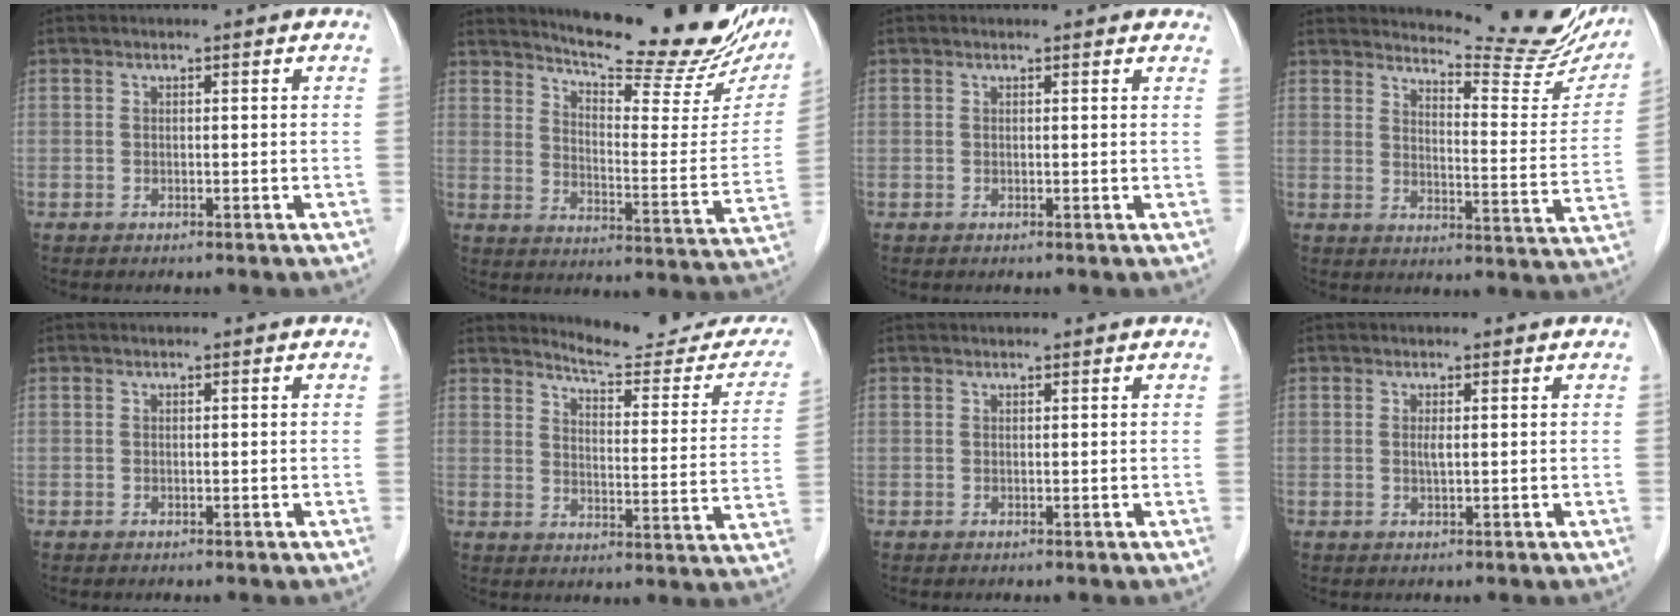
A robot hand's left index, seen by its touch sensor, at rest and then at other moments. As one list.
[{"total": 22.8, "force": [20.2, 3.5, 10.0], "torque": [-0.147, -0.066, 0.255]}, {"total": 3.7, "force": [3.4, 1.1, 1.0], "torque": [-0.010, 0.011, 0.028]}, {"total": 18.0, "force": [16.8, 2.9, 5.8], "torque": [-0.069, -0.075, 0.190]}, {"total": 0.0}, {"total": 16.0, "force": [15.5, 2.0, 3.5], "torque": [-0.033, -0.079, 0.174]}, {"total": 1.8, "force": [1.8, 0.2, 0.3], "torque": [-0.006, 0.022, 0.027]}, {"total": 1.0, "force": [0.3, 0.1, 0.9], "torque": [-0.024, 0.000, 0.006]}]